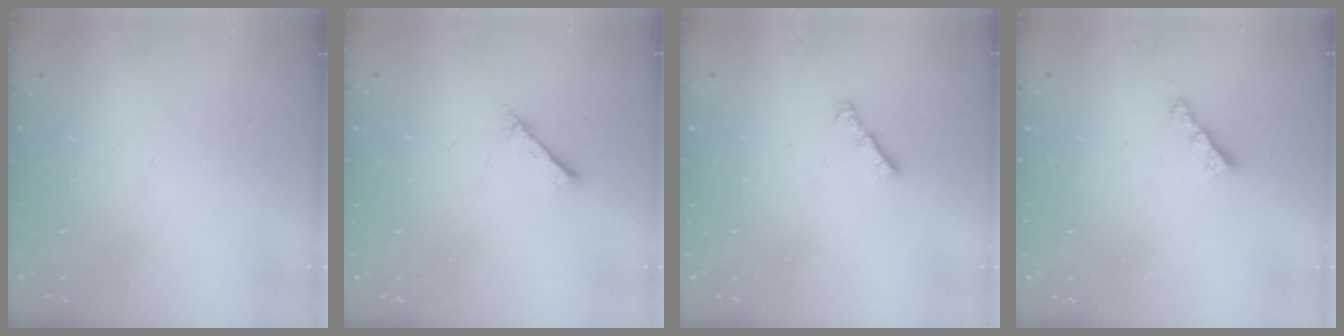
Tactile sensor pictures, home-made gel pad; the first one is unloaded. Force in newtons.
{"total": 2.4, "press": 2.4, "slide": 0.3}
{"total": 2.6, "press": 2.5, "slide": 0.7}
{"total": 2.6, "press": 2.6, "slide": 0.1}